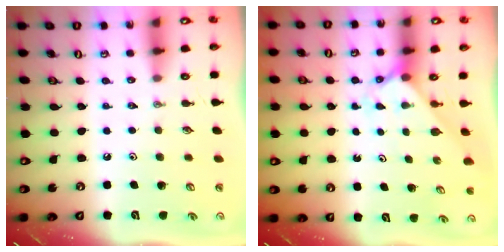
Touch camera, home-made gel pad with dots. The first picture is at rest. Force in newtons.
{"total": 1.9, "press": 1.9, "slide": 0.2}